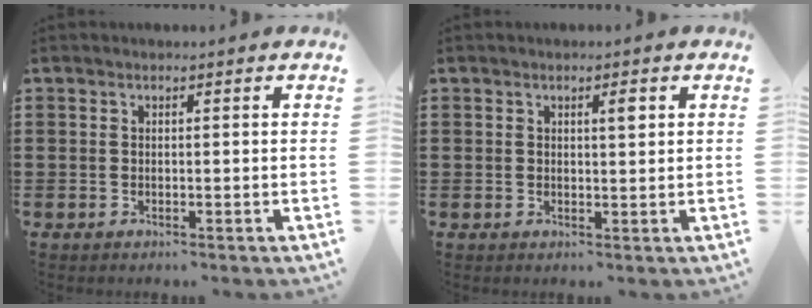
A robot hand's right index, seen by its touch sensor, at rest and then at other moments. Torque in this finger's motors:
{"motor_torque": [0.07, 0.16, 0.06, 0.00]}